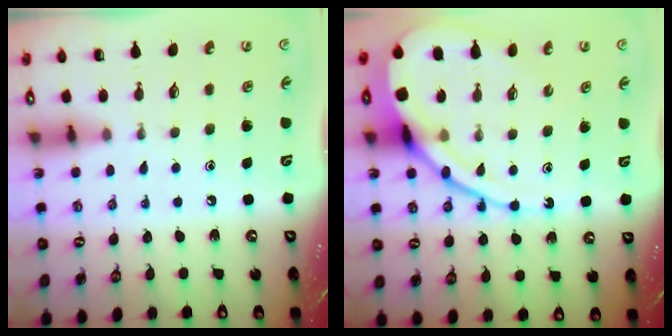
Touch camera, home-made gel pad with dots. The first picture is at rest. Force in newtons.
{"total": 15.3, "press": 15.2, "slide": 1.6}